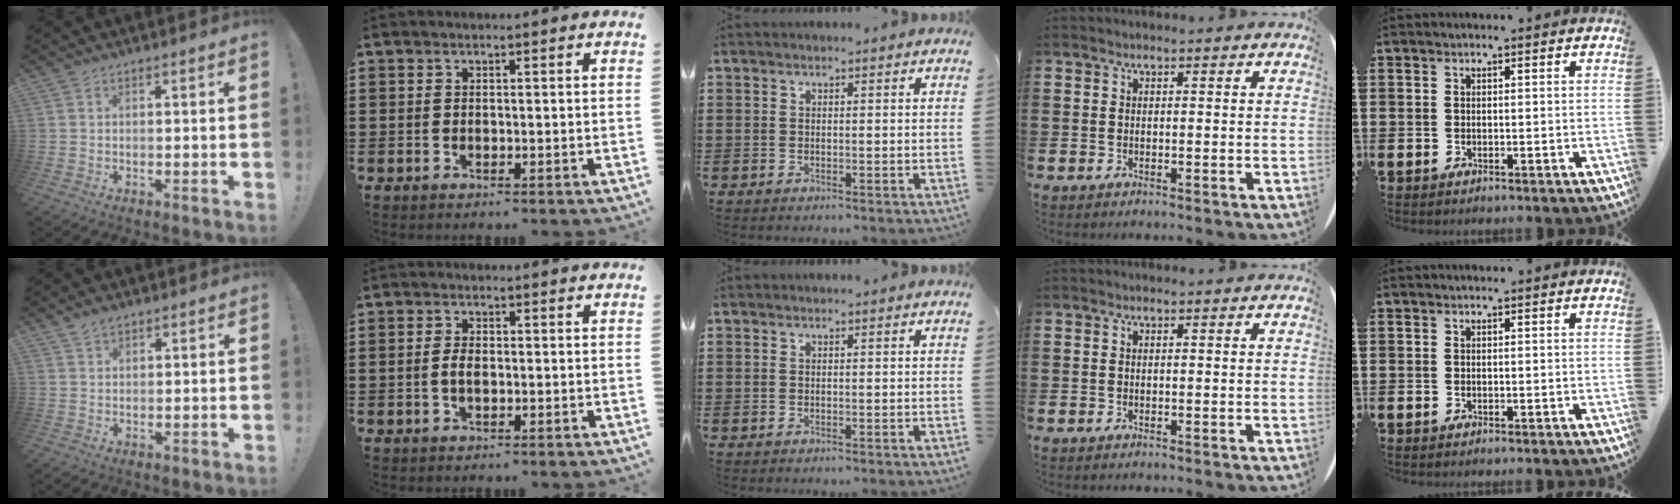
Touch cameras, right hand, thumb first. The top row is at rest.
{"thumb": {"total": 2.5, "force": [2.0, 1.2, 0.8], "torque": [-0.011, -0.010, 0.037]}, "index": {"total": 2.3, "force": [-0.3, 1.1, 2.0], "torque": [-0.045, 0.000, -0.008]}}